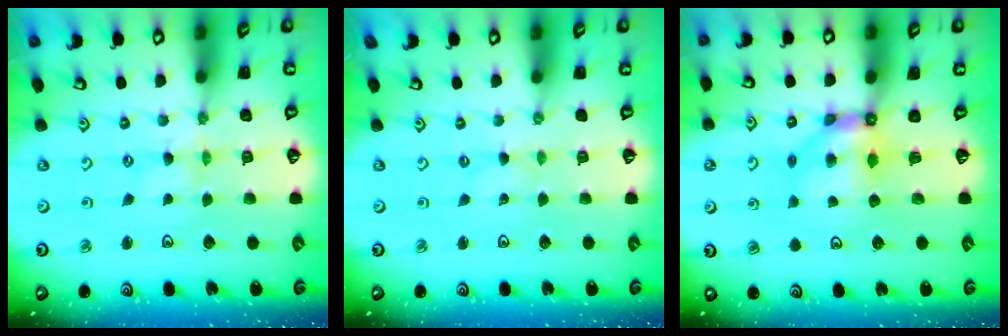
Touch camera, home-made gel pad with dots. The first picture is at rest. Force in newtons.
{"total": 0.0}
{"total": 6.3, "press": 6.3, "slide": 0.3}